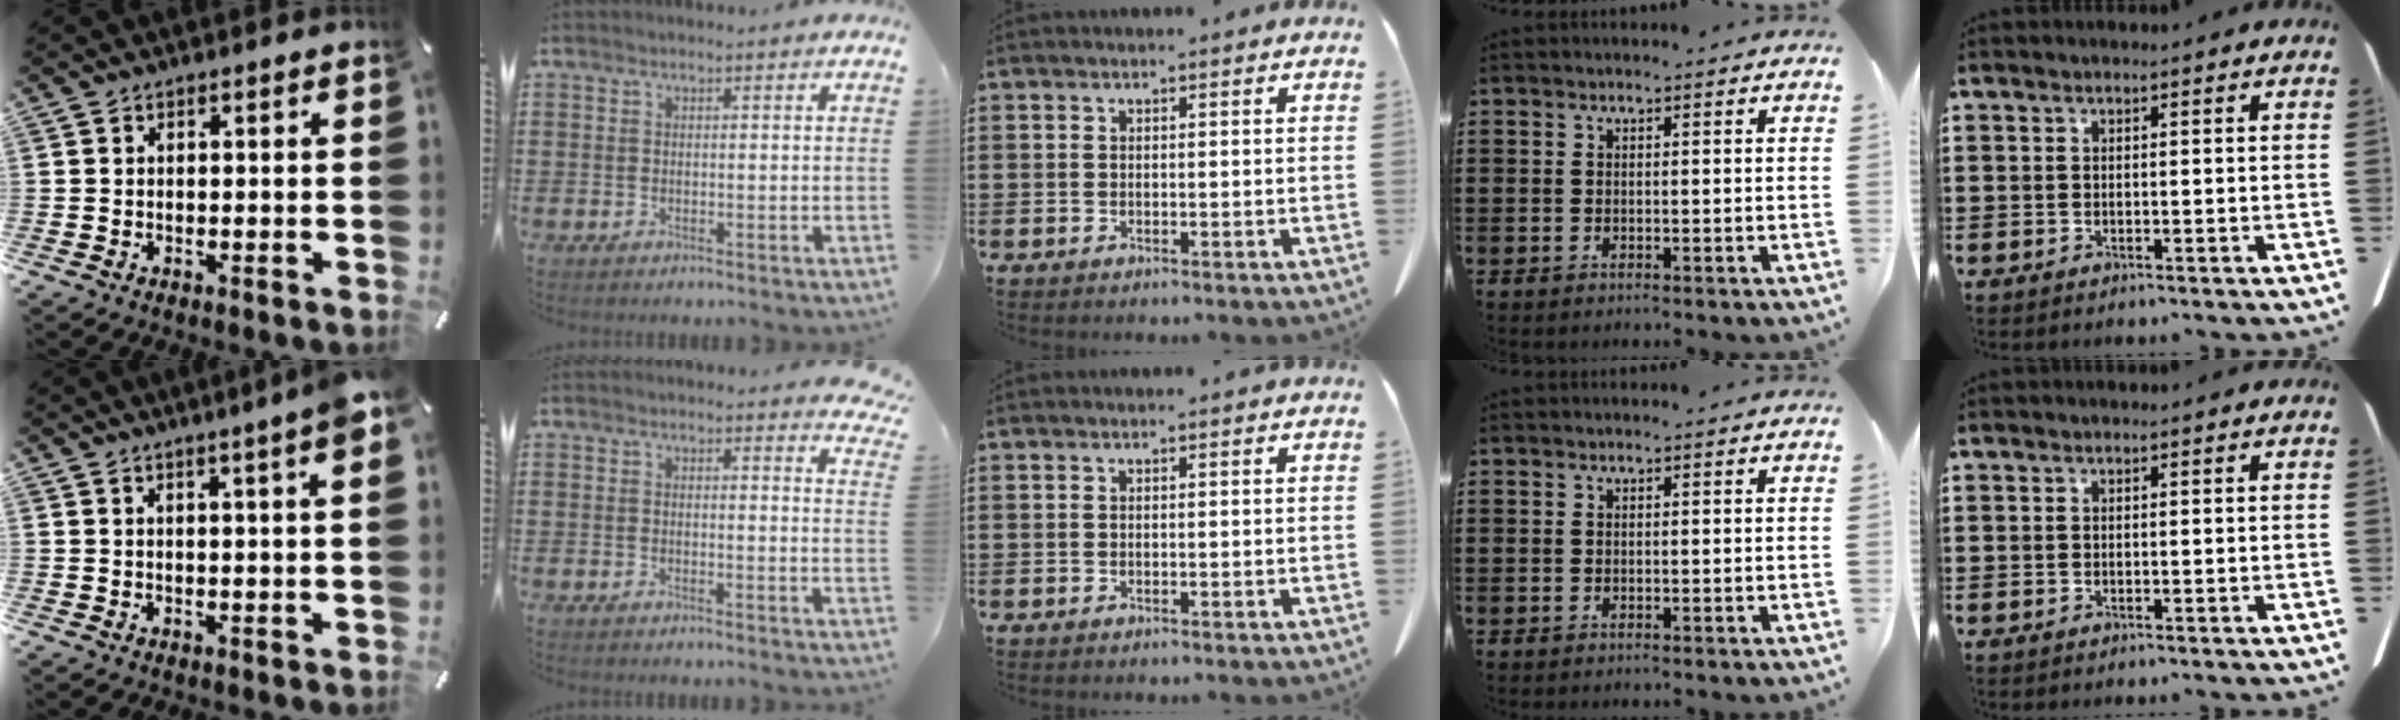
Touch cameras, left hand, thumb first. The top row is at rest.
{"thumb": {"total": 4.9, "force": [2.8, 0.1, 4.0], "torque": [-0.065, -0.013, 0.044]}, "index": {"total": 2.0, "force": [2.0, 0.3, 0.5], "torque": [0.000, -0.009, 0.034]}}